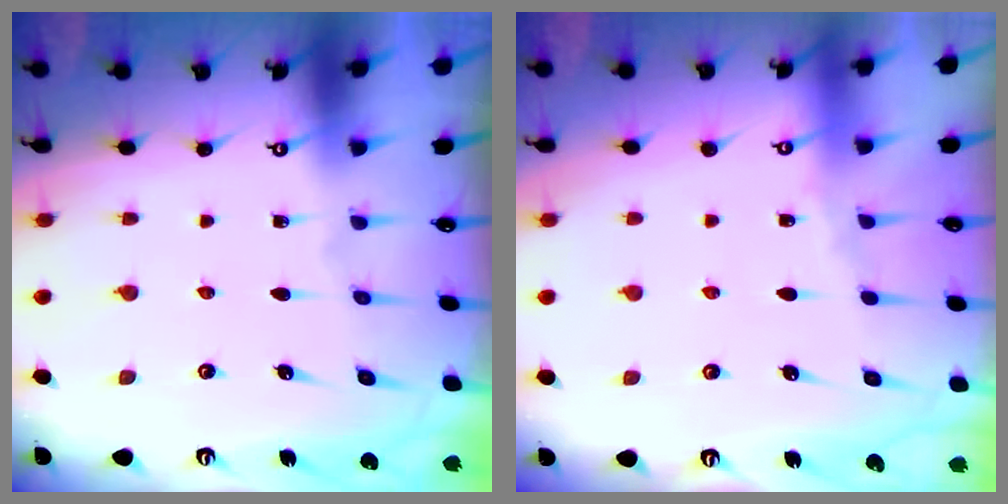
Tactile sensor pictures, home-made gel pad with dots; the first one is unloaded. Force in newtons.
{"total": 2.2, "press": 2.2, "slide": 0.3}